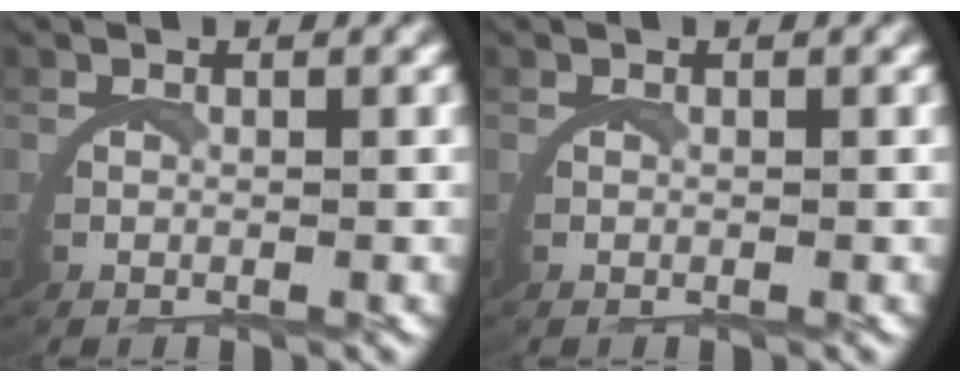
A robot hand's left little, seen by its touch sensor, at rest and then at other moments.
{"total": 0.0}